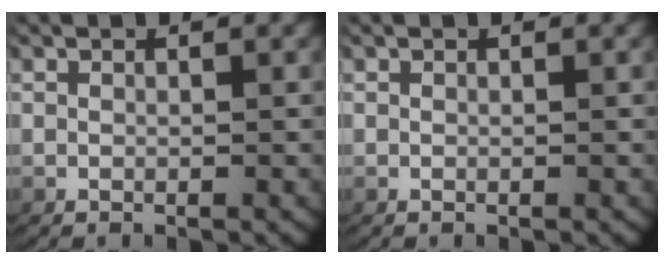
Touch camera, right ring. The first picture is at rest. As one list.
[{"total": 0.0}]